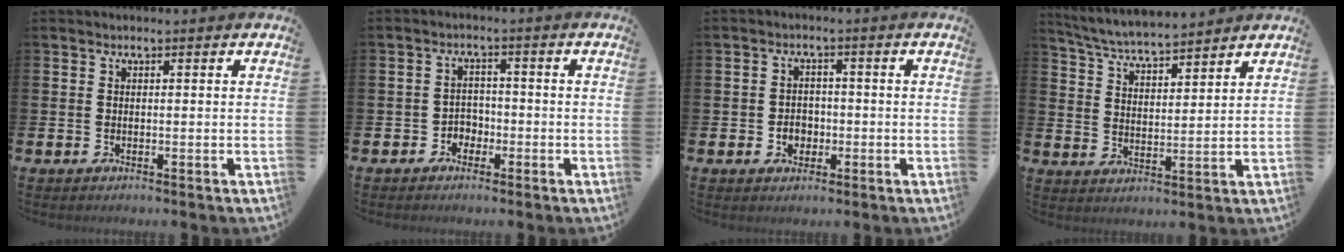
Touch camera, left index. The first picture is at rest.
{"total": 2.5, "force": [-1.7, 1.9, 0.4], "torque": [-0.015, 0.007, -0.040]}
{"total": 2.6, "force": [-0.8, 2.3, 1.0], "torque": [-0.009, -0.002, -0.024]}
{"total": 5.6, "force": [5.5, 0.3, 0.9], "torque": [-0.042, -0.033, 0.096]}